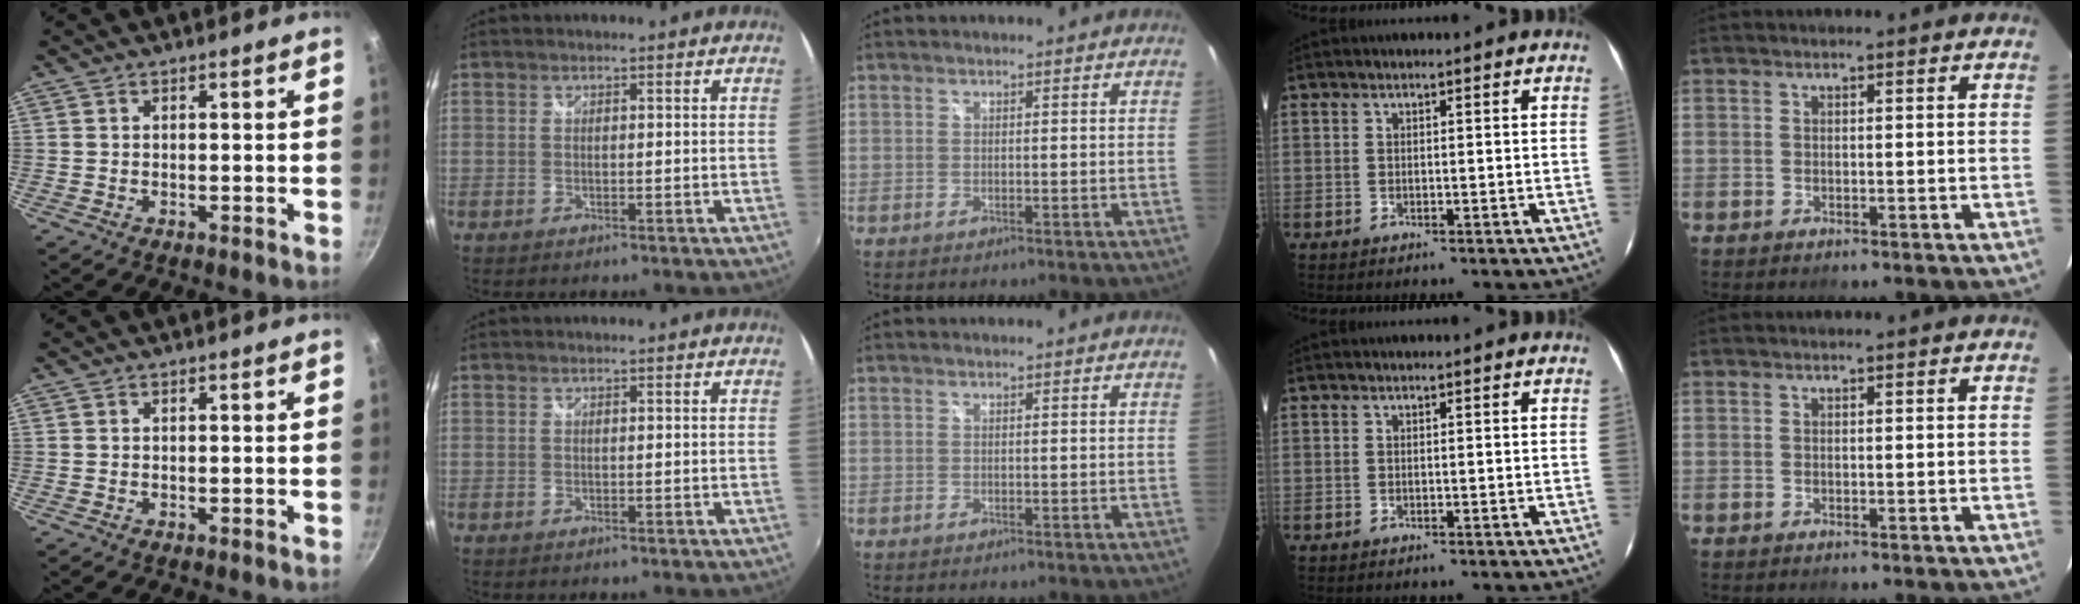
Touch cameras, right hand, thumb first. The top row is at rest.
{}